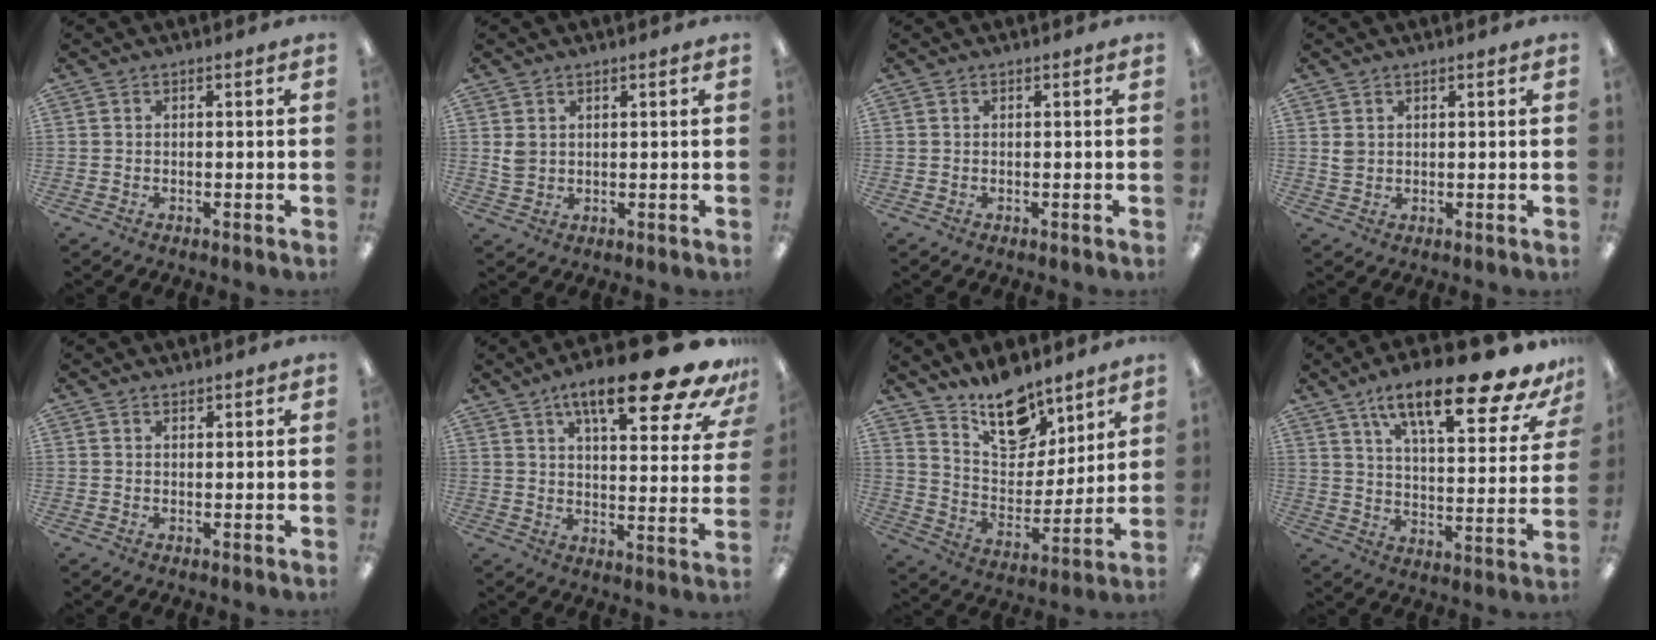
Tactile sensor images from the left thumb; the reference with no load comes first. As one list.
[{"total": 3.1, "force": [1.3, 2.4, 1.4], "torque": [-0.022, -0.002, 0.024]}, {"total": 0.0}, {"total": 2.3, "force": [1.1, 1.8, 1.0], "torque": [-0.014, -0.001, 0.019]}, {"total": 1.1, "force": [1.0, 0.4, 0.1], "torque": [0.005, -0.004, 0.019]}, {"total": 21.5, "force": [14.0, 5.4, 15.4], "torque": [-0.222, -0.089, 0.219]}, {"total": 16.1, "force": [12.3, 8.1, 6.5], "torque": [-0.097, -0.085, 0.224]}, {"total": 22.1, "force": [15.1, 6.0, 15.0], "torque": [-0.226, -0.097, 0.242]}]